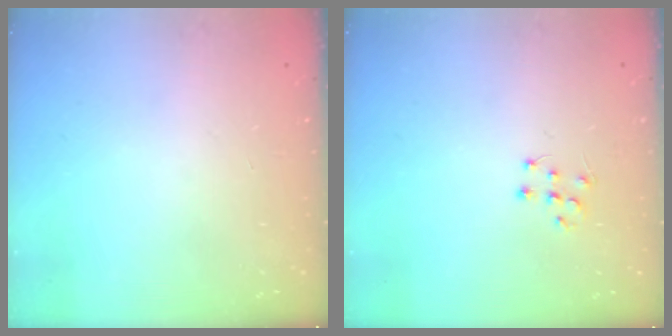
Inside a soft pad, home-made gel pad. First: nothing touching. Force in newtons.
{"total": 6.1, "press": 6.1, "slide": 0.4}